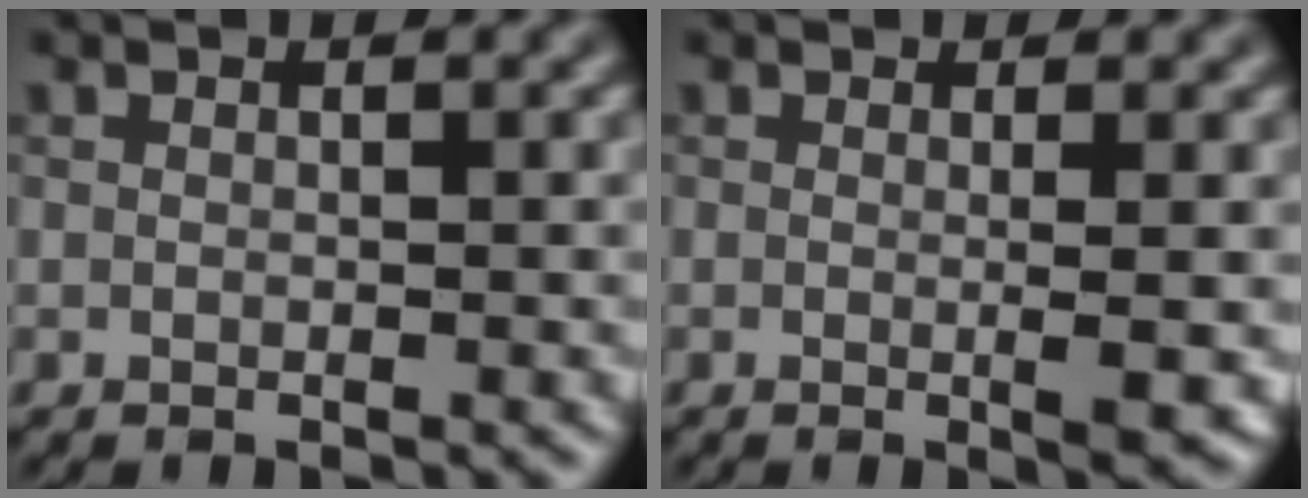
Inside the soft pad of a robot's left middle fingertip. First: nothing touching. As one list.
[{"total": 2.6, "force": [0.0, 0.6, 2.5], "torque": [-0.032, -0.004, -0.005]}]